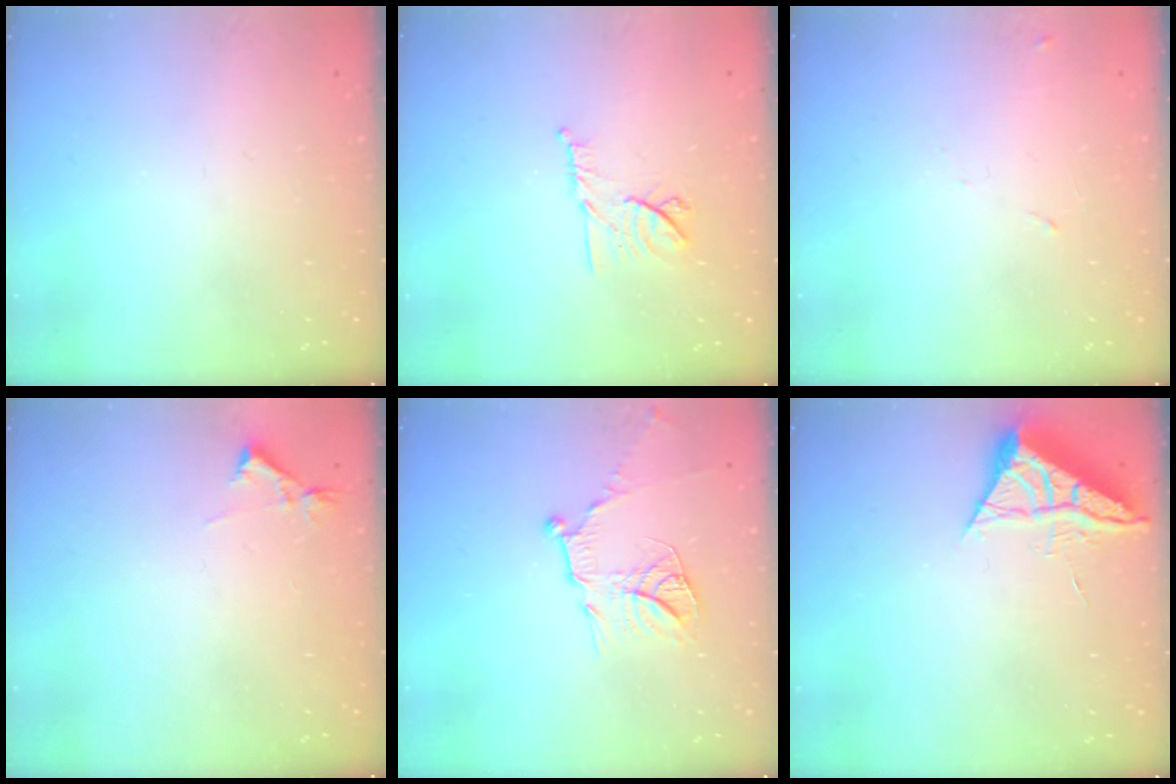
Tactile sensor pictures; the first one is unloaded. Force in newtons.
{"total": 9.7, "press": 9.7, "slide": 0.6}
{"total": 4.3, "press": 4.3, "slide": 0.7}
{"total": 3.4, "press": 3.3, "slide": 0.7}
{"total": 14.1, "press": 14.1, "slide": 1.4}
{"total": 6.0, "press": 5.9, "slide": 0.4}